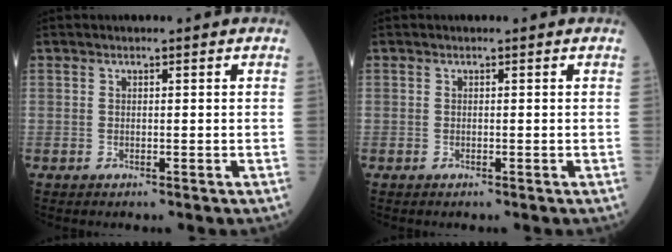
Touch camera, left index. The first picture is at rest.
{"total": 0.0}